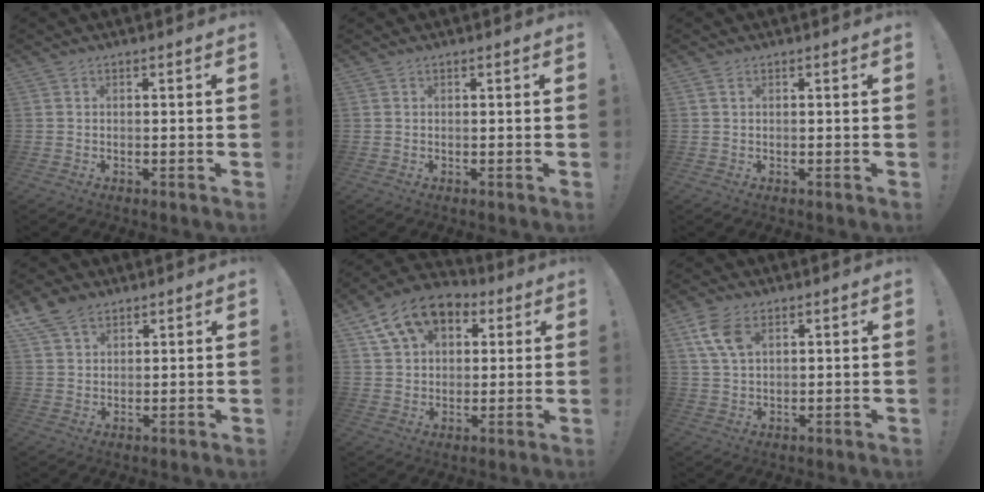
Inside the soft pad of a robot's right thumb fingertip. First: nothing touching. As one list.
[{"total": 0.0}, {"total": 0.8, "force": [0.4, 0.3, 0.7], "torque": [-0.018, 0.003, 0.008]}, {"total": 7.8, "force": [5.3, 4.7, 3.2], "torque": [-0.056, -0.020, 0.106]}, {"total": 14.0, "force": [6.7, 9.6, 7.7], "torque": [-0.131, -0.021, 0.130]}, {"total": 8.1, "force": [3.9, 4.5, 5.4], "torque": [-0.111, -0.006, 0.077]}]